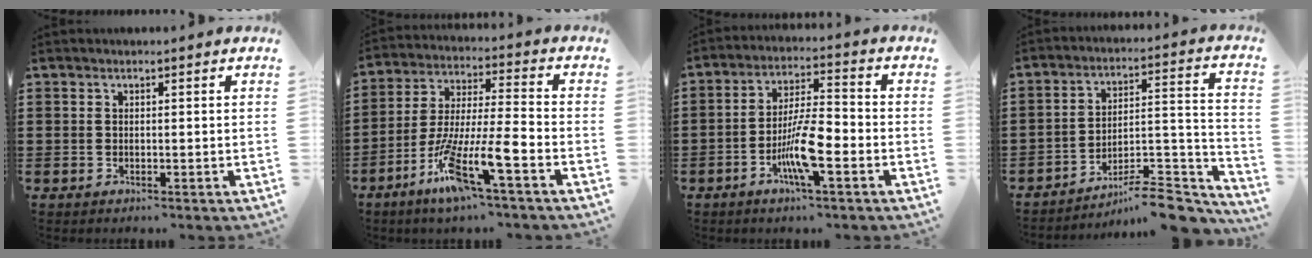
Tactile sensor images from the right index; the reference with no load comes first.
{"total": 12.5, "force": [-7.3, 1.0, 10.1], "torque": [-0.219, -0.022, -0.143]}
{"total": 9.0, "force": [-3.8, 1.8, 7.9], "torque": [-0.162, -0.006, -0.075]}
{"total": 9.1, "force": [-7.9, 1.7, 4.2], "torque": [-0.052, 0.018, -0.150]}